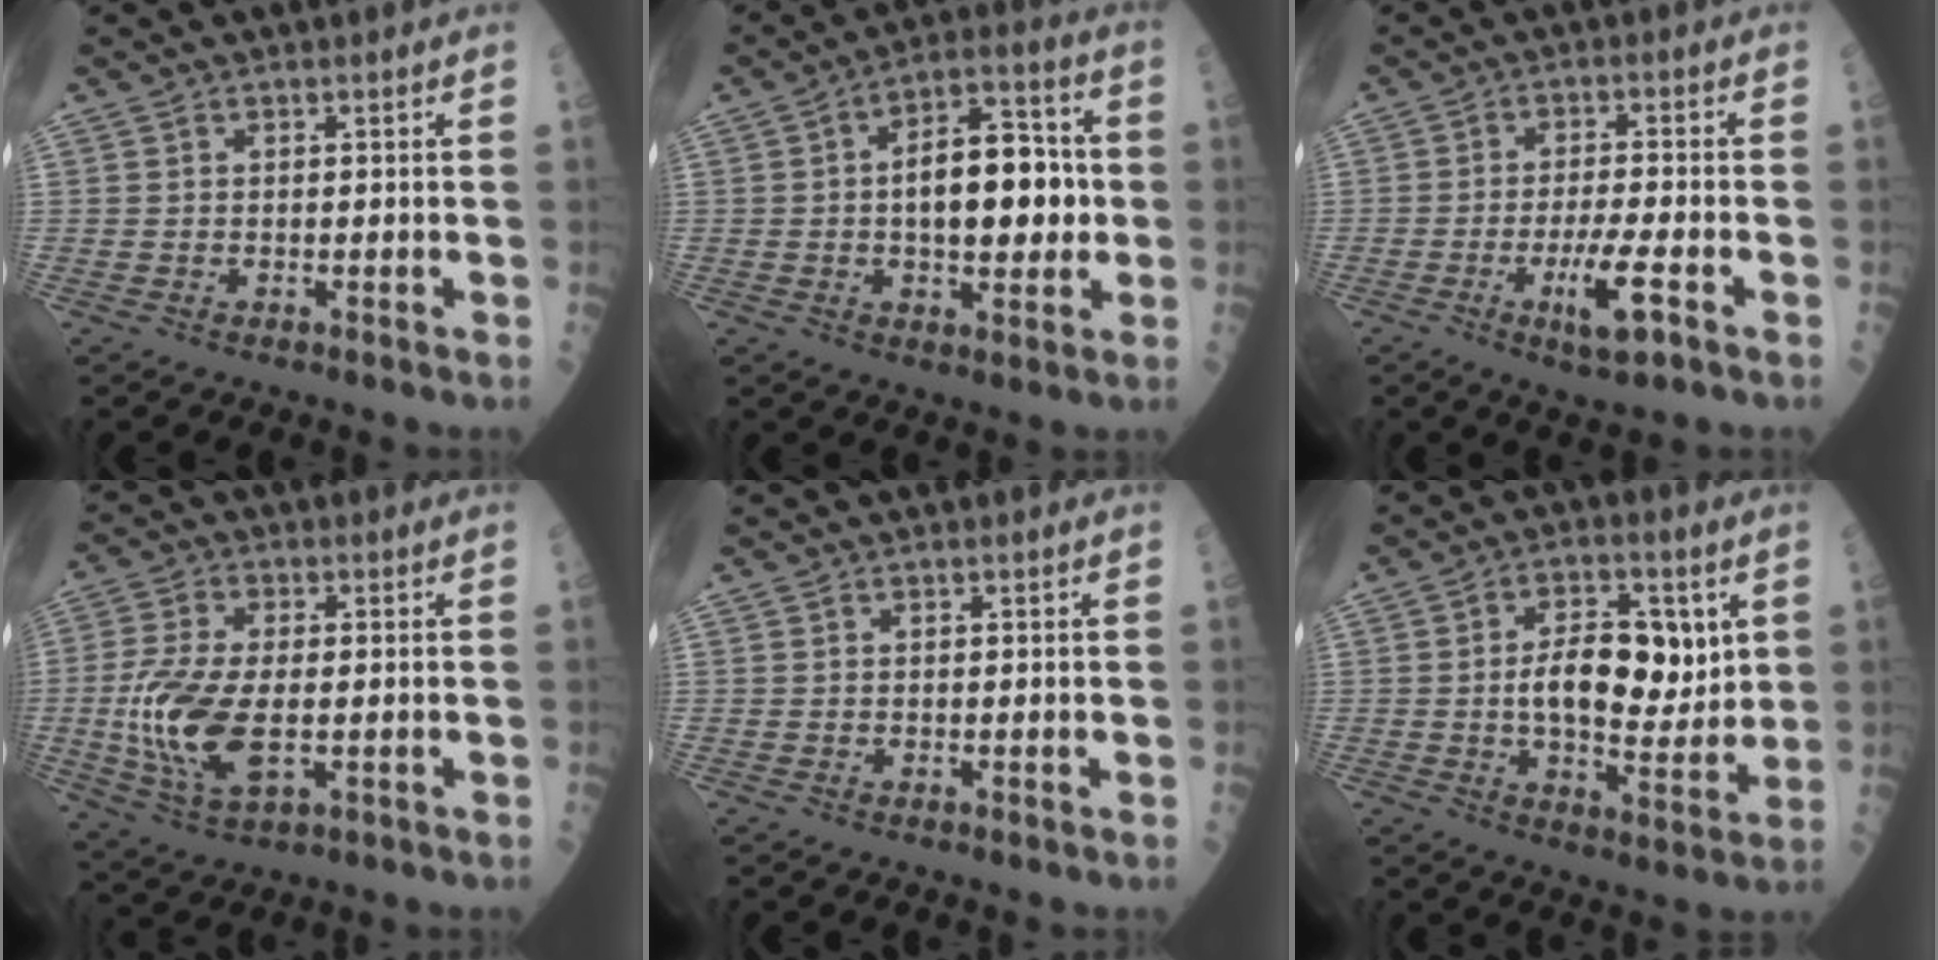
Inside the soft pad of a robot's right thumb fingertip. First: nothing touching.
{"total": 15.2, "force": [0.1, 7.6, 13.2], "torque": [-0.163, 0.023, -0.004]}
{"total": 7.7, "force": [-3.2, 1.4, 6.8], "torque": [-0.126, 0.007, -0.051]}
{"total": 13.8, "force": [-1.6, 6.6, 12.0], "torque": [-0.260, -0.010, -0.027]}
{"total": 0.0}
{"total": 13.2, "force": [2.0, 6.9, 11.1], "torque": [-0.139, -0.007, 0.035]}